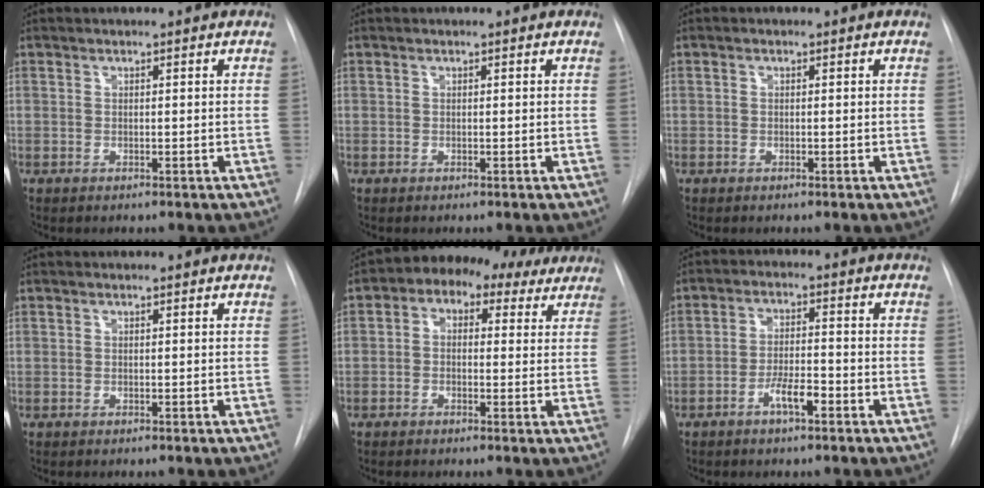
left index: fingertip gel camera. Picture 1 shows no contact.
{"total": 0.0}
{"total": 0.0}
{"total": 0.0}
{"total": 9.7, "force": [5.1, 6.3, 5.2], "torque": [-0.061, 0.049, 0.060]}
{"total": 4.7, "force": [-2.6, 1.1, 3.7], "torque": [-0.071, 0.002, -0.049]}